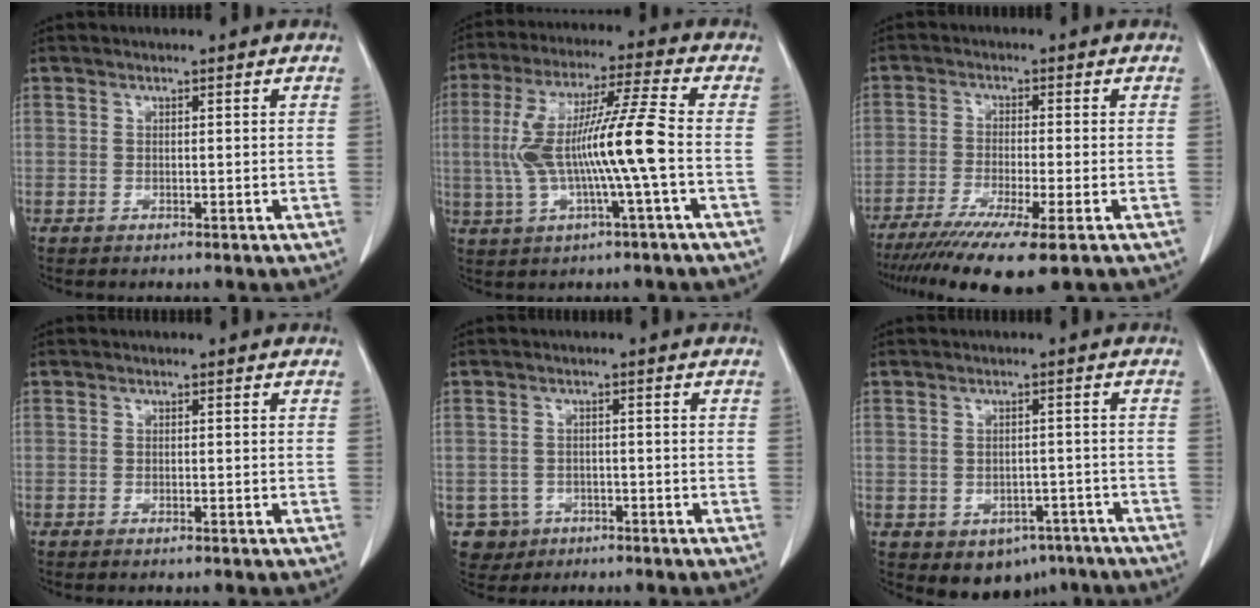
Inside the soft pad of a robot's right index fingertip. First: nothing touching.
{"total": 13.0, "force": [-1.2, -0.3, 12.9], "torque": [-0.260, 0.015, -0.025]}
{"total": 12.0, "force": [-8.3, 0.5, 8.6], "torque": [-0.146, -0.030, -0.134]}
{"total": 0.7, "force": [-0.6, 0.0, 0.4], "torque": [-0.010, -0.002, -0.008]}
{"total": 4.2, "force": [-1.9, 3.8, -0.1], "torque": [0.001, 0.011, -0.029]}
{"total": 6.7, "force": [-4.1, 4.8, 2.3], "torque": [-0.015, 0.012, -0.044]}